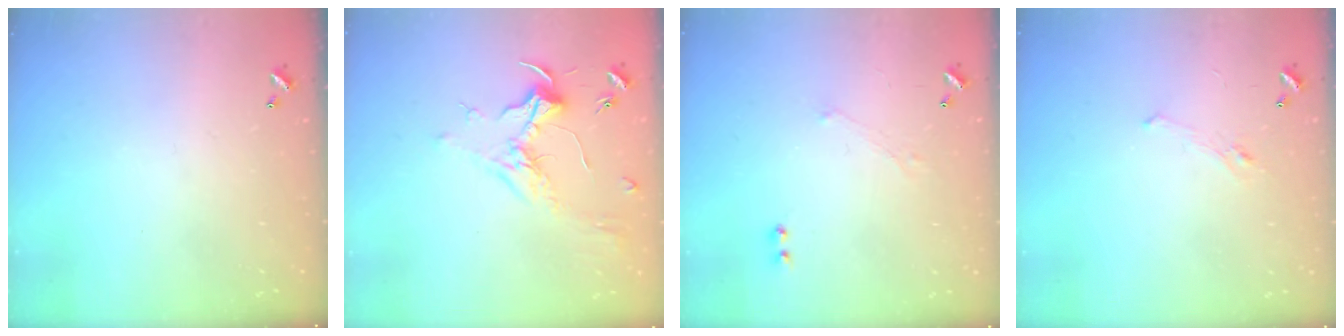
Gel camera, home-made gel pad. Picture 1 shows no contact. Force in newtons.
{"total": 1.9, "press": 1.7, "slide": 0.7}
{"total": 1.0, "press": 0.9, "slide": 0.5}
{"total": 1.2, "press": 0.8, "slide": 0.9}